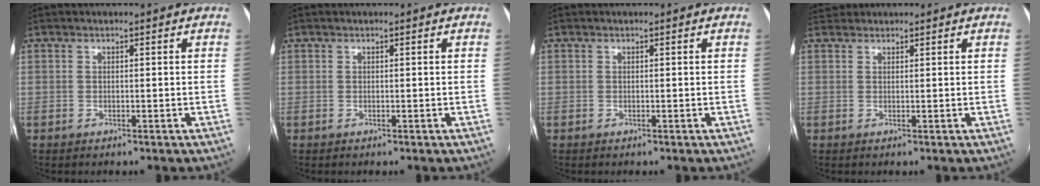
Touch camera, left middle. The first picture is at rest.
{"total": 0.0}
{"total": 0.0}
{"total": 1.8, "force": [1.7, 0.6, -0.2], "torque": [-0.001, 0.021, 0.031]}